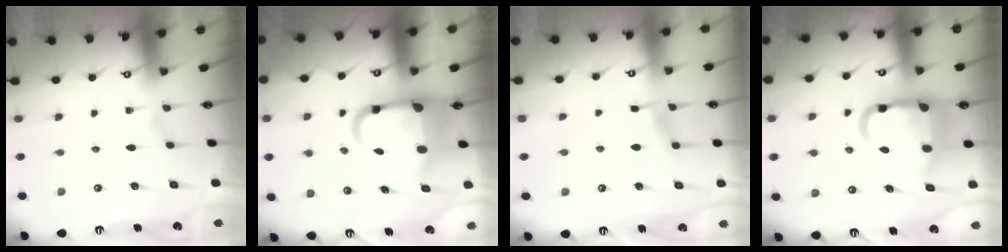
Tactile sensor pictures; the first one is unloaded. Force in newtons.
{"total": 9.7, "press": 9.4, "slide": 2.3}
{"total": 4.0, "press": 3.9, "slide": 0.5}
{"total": 14.3, "press": 14.3, "slide": 1.5}